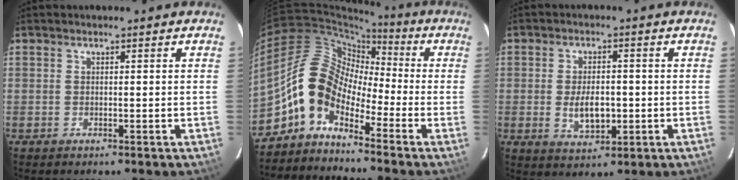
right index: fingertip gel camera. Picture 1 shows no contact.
{"total": 9.6, "force": [-4.7, 5.9, 5.9], "torque": [-0.094, 0.022, -0.109]}
{"total": 6.8, "force": [-1.1, 3.6, 5.7], "torque": [-0.108, -0.007, -0.011]}